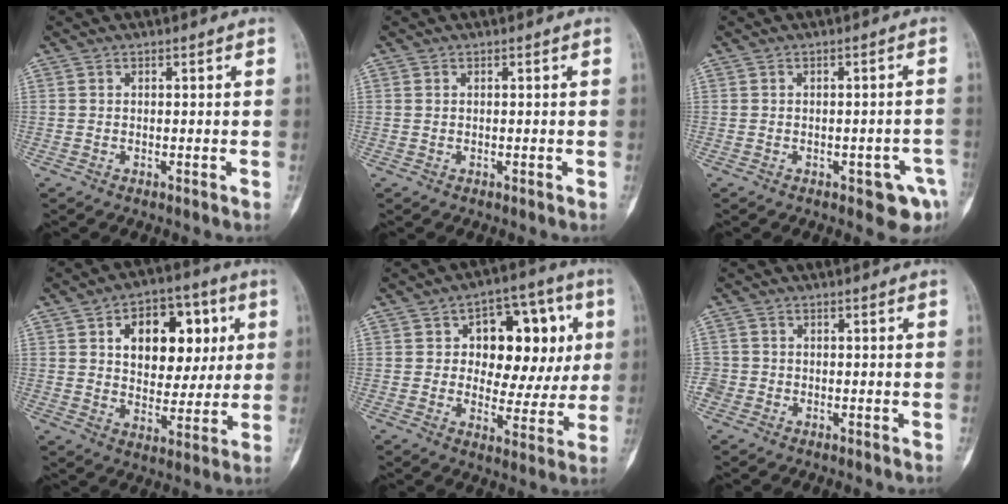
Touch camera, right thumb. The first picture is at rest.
{"total": 0.0}
{"total": 5.6, "force": [-2.6, 2.5, 4.3], "torque": [-0.037, 0.012, -0.026]}
{"total": 16.5, "force": [4.8, 10.6, 11.7], "torque": [-0.115, -0.002, 0.073]}
{"total": 16.9, "force": [3.7, 10.5, 12.8], "torque": [-0.111, 0.016, 0.054]}
{"total": 2.1, "force": [-0.7, 2.0, 0.2], "torque": [0.007, 0.008, -0.019]}